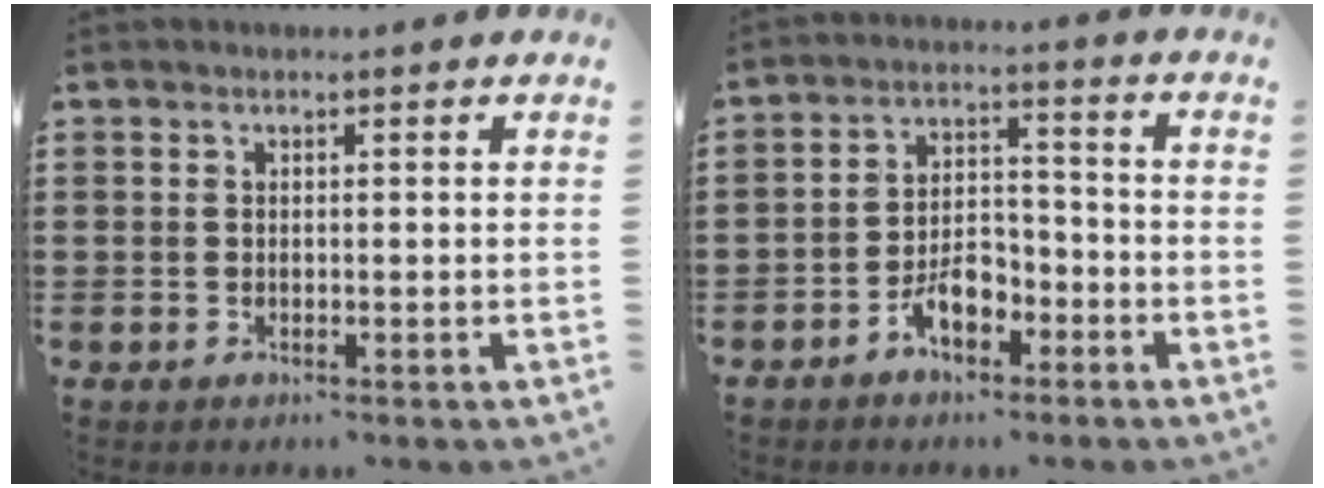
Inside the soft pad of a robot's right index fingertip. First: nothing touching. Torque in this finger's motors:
{"motor_torque": [2.14, 0.00, 0.54, 0.09]}